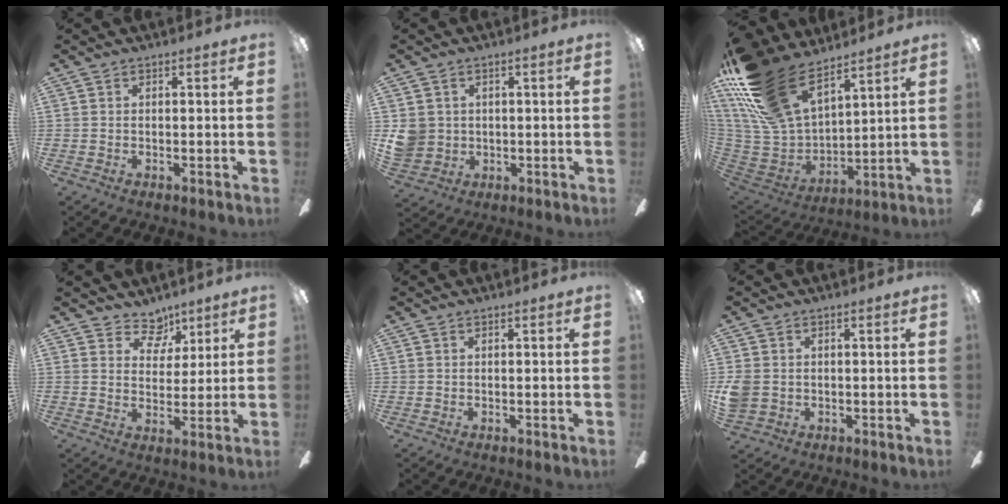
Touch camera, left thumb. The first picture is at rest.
{"total": 5.5, "force": [0.8, 5.3, 1.3], "torque": [-0.036, 0.005, 0.017]}
{"total": 24.8, "force": [16.1, 12.3, 14.3], "torque": [-0.299, -0.084, 0.294]}
{"total": 8.0, "force": [5.4, 5.4, 2.3], "torque": [-0.029, -0.031, 0.100]}
{"total": 0.0}
{"total": 4.2, "force": [-0.3, 3.7, 2.0], "torque": [-0.050, 0.005, -0.004]}